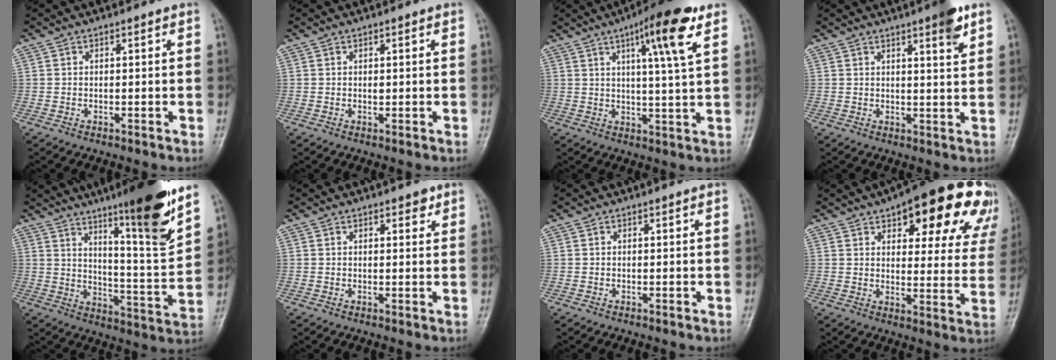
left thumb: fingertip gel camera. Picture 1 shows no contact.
{"total": 0.8, "force": [0.2, 0.5, 0.6], "torque": [-0.008, 0.000, 0.002]}
{"total": 11.7, "force": [5.7, 1.3, 10.1], "torque": [-0.153, -0.017, 0.081]}
{"total": 5.3, "force": [3.3, 0.8, 4.1], "torque": [-0.052, -0.018, 0.042]}
{"total": 17.0, "force": [11.2, 1.6, 12.6], "torque": [-0.171, -0.071, 0.177]}
{"total": 2.1, "force": [1.3, 1.1, 1.2], "torque": [-0.004, -0.005, 0.015]}
{"total": 0.0}
{"total": 22.6, "force": [13.2, 9.0, 15.9], "torque": [-0.161, -0.024, 0.158]}